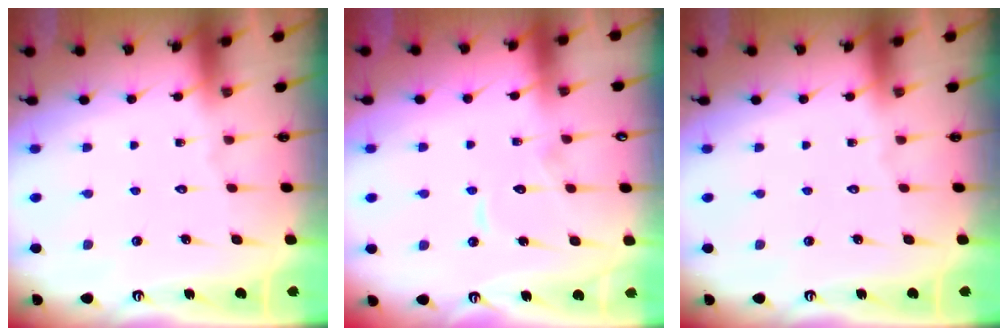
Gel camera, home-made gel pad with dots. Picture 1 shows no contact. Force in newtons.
{"total": 6.5, "press": 6.4, "slide": 0.6}
{"total": 0.0}